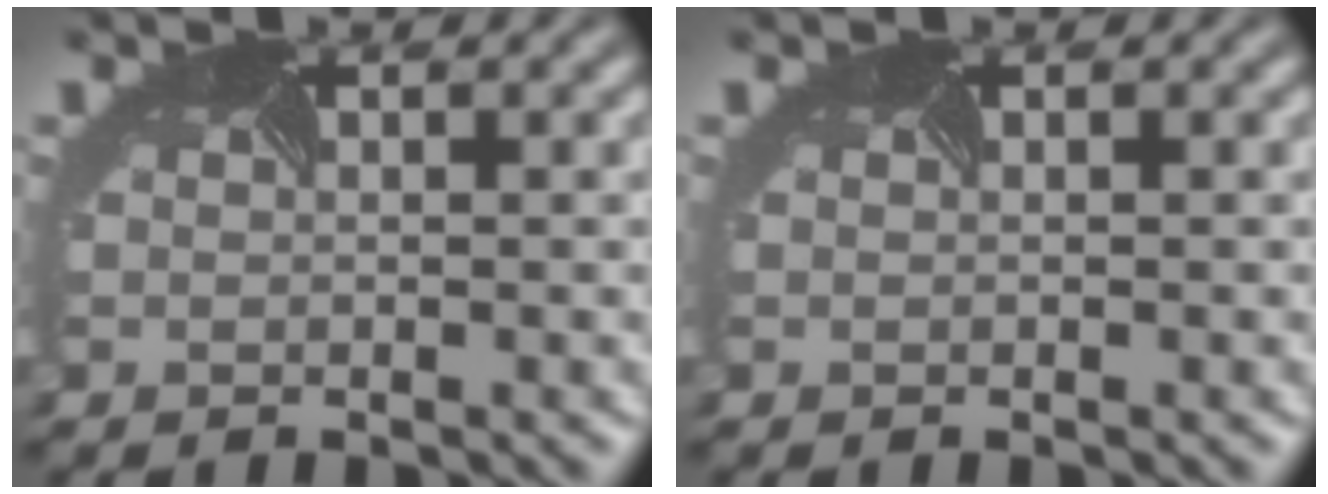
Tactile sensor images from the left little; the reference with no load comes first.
{"total": 0.0}